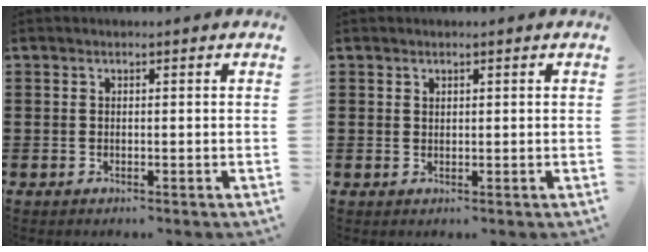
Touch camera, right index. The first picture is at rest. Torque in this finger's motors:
{"motor_torque": [-0.60, 1.53, -0.02, -0.01]}